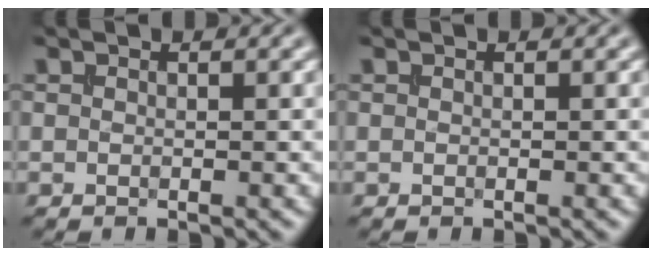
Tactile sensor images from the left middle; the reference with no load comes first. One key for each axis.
{"total": 0.0}